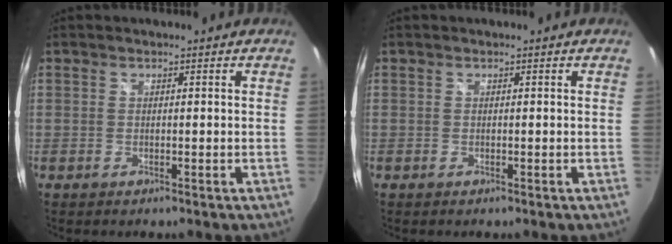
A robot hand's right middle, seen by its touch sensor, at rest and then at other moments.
{"total": 0.0}